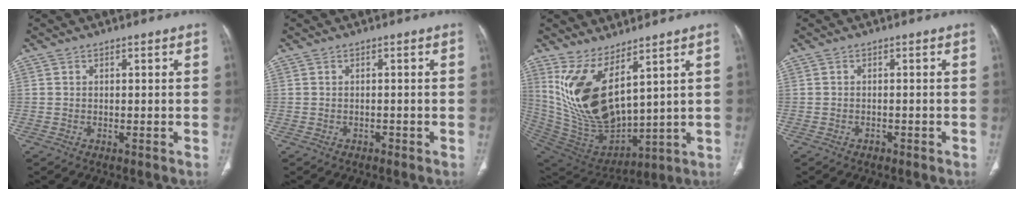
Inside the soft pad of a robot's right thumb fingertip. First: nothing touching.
{"total": 0.6, "force": [-0.5, 0.4, 0.1], "torque": [-0.004, 0.002, -0.010]}
{"total": 16.4, "force": [7.8, 6.4, 12.9], "torque": [-0.240, -0.058, 0.185]}
{"total": 0.7, "force": [-0.5, 0.4, 0.2], "torque": [-0.006, 0.001, -0.010]}